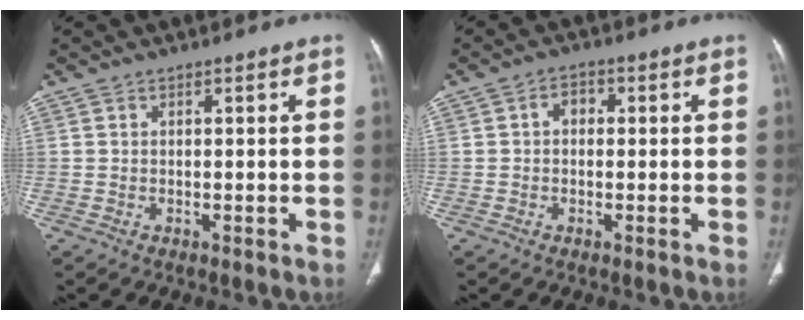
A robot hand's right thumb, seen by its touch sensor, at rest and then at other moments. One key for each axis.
{"total": 1.8, "fx": 0.1, "fy": 1.3, "fz": 1.2, "tx": -0.008, "ty": 0.009, "tz": -0.003}